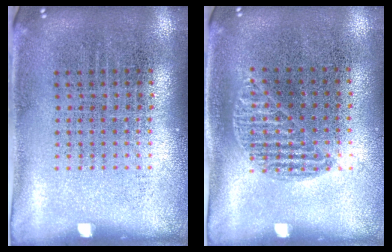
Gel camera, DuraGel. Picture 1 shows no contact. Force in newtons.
{"total": 0.9, "press": 0.7, "slide": 0.5}